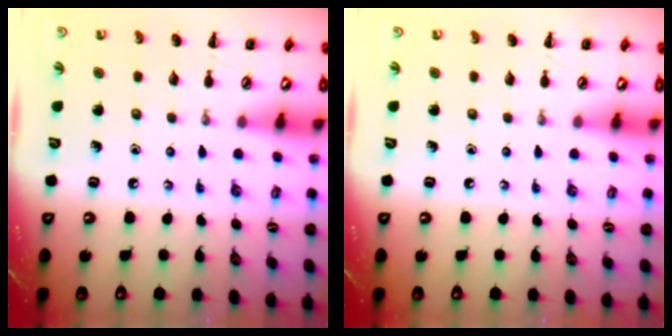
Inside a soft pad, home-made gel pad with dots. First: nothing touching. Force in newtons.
{"total": 0.0}